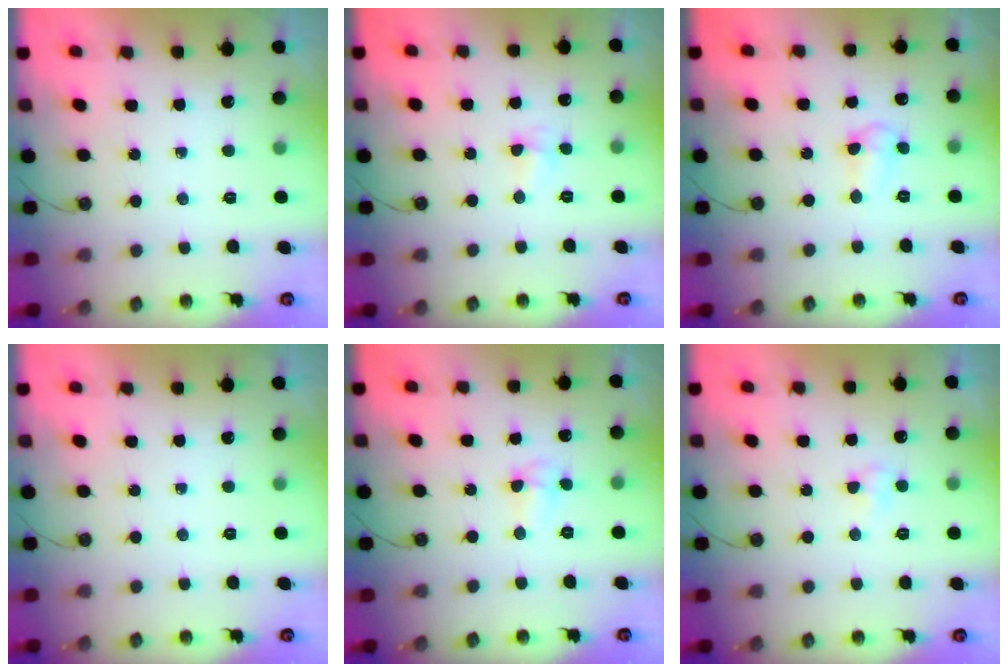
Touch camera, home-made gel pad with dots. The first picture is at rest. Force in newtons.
{"total": 4.1, "press": 4.1, "slide": 0.8}
{"total": 5.3, "press": 5.2, "slide": 0.6}
{"total": 0.0}
{"total": 5.8, "press": 5.6, "slide": 1.4}
{"total": 2.9, "press": 2.7, "slide": 0.9}